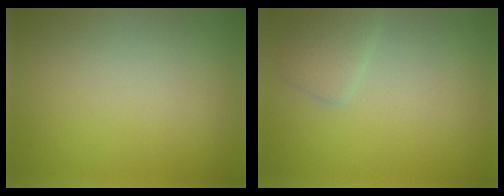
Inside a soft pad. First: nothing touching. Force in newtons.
{"total": 1.7, "press": 1.7, "slide": 0.1}